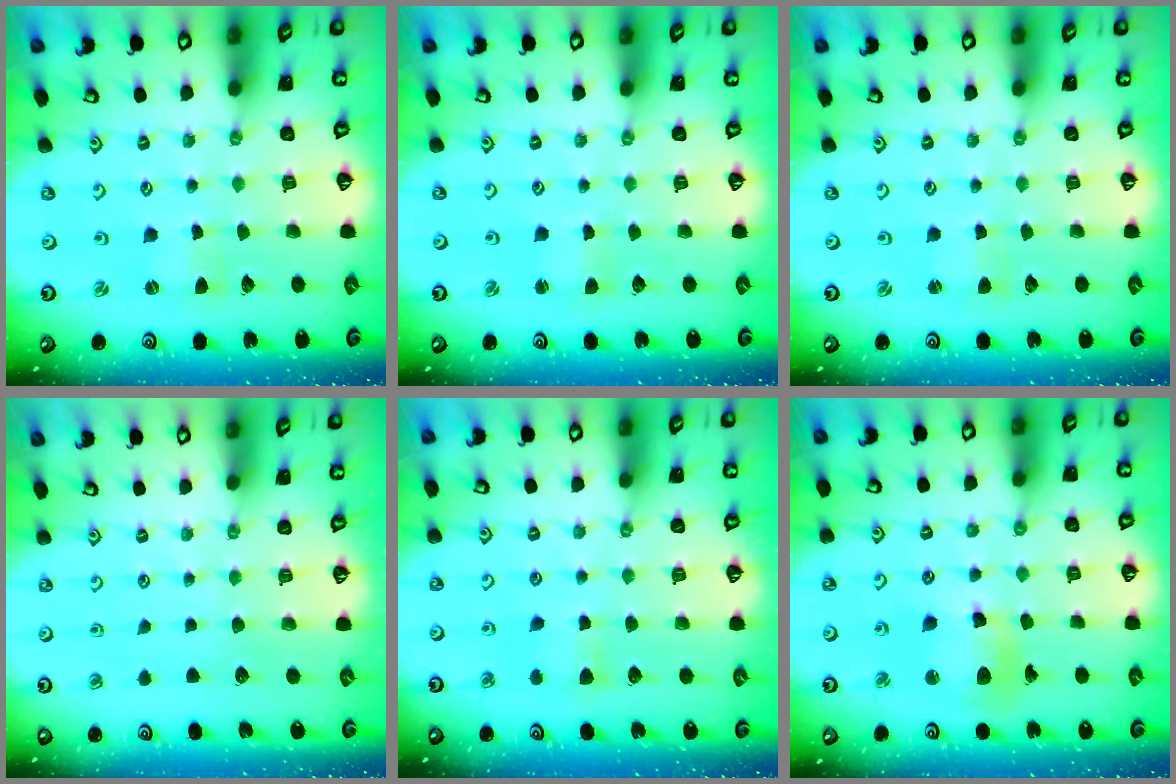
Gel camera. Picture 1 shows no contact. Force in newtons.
{"total": 1.4, "press": 1.3, "slide": 0.3}
{"total": 1.1, "press": 1.1, "slide": 0.2}
{"total": 0.0}
{"total": 4.4, "press": 4.4, "slide": 0.6}
{"total": 11.6, "press": 11.5, "slide": 1.5}